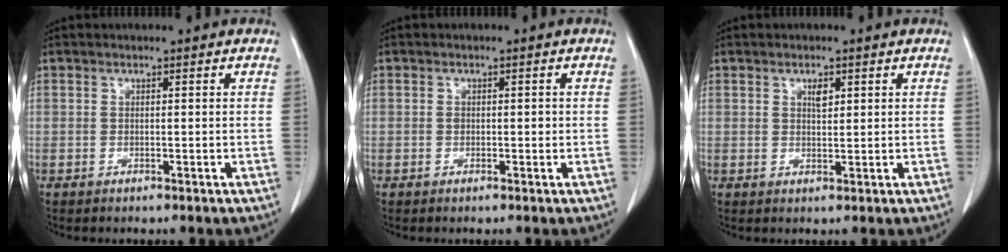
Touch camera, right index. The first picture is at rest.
{"total": 1.1, "force": [0.0, 0.7, 0.8], "torque": [-0.012, 0.003, 0.003]}
{"total": 1.8, "force": [0.9, 0.7, 1.4], "torque": [-0.024, -0.002, 0.015]}